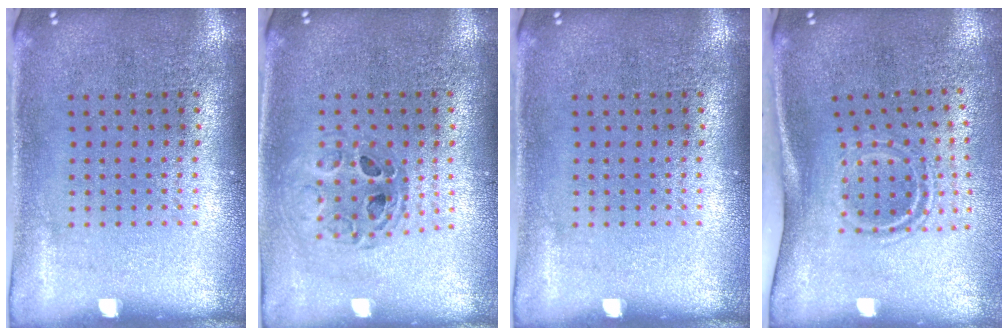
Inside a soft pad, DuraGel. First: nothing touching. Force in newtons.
{"total": 0.8, "press": 0.7, "slide": 0.2}
{"total": 0.0}
{"total": 1.8, "press": 1.1, "slide": 1.5}